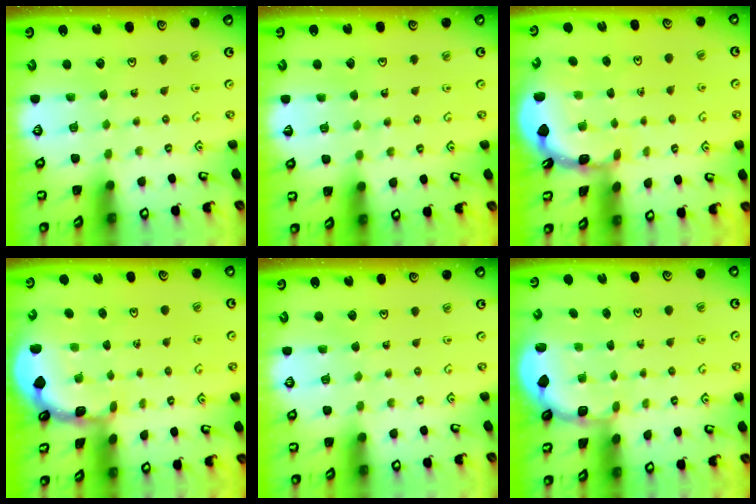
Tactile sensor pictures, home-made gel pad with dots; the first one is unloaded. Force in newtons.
{"total": 2.0, "press": 2.0, "slide": 0.2}
{"total": 1.6, "press": 1.5, "slide": 0.3}
{"total": 1.5, "press": 1.5, "slide": 0.1}
{"total": 0.0}
{"total": 1.8, "press": 1.6, "slide": 0.7}